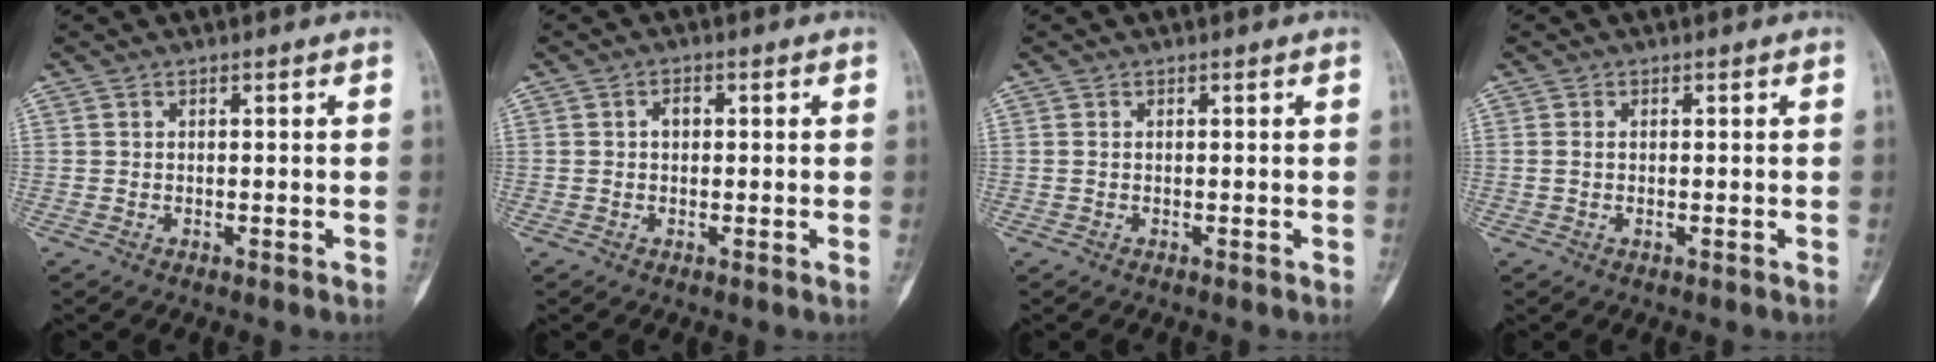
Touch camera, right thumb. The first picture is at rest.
{"total": 1.8, "force": [0.2, 1.2, 1.3], "torque": [-0.016, 0.003, 0.000]}
{"total": 0.0}
{"total": 0.8, "force": [0.0, 0.4, 0.7], "torque": [-0.021, -0.001, 0.001]}